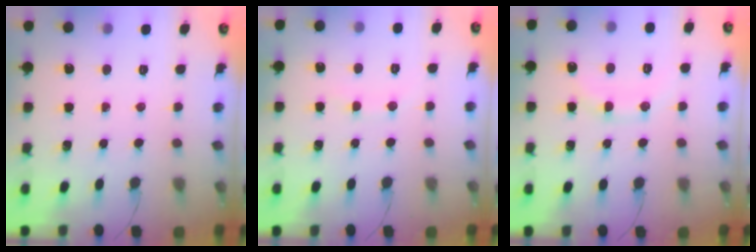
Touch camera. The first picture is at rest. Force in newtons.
{"total": 3.9, "press": 3.7, "slide": 1.0}
{"total": 9.8, "press": 9.7, "slide": 1.2}